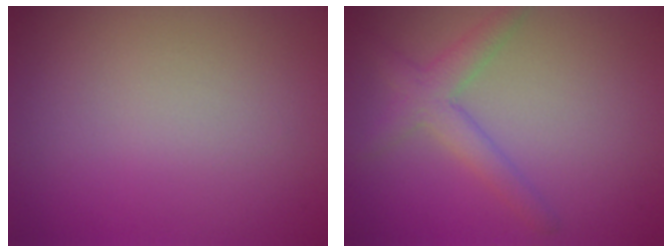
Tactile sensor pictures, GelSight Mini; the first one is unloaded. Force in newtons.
{"total": 3.1, "press": 3.1, "slide": 0.2}